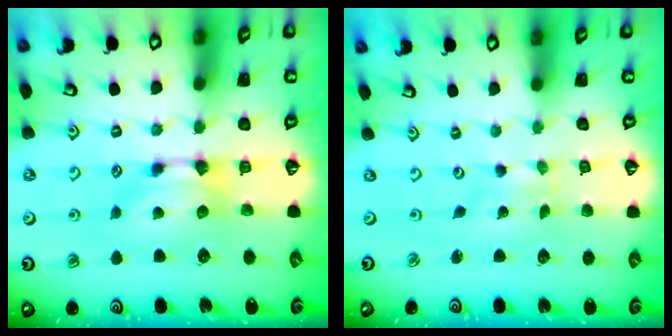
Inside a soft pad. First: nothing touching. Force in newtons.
{"total": 5.3, "press": 5.2, "slide": 0.2}